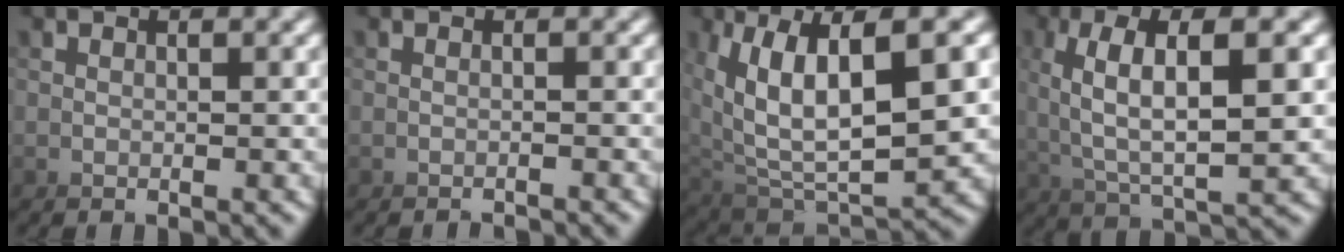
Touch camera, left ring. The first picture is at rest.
{"total": 1.9, "force": [-0.6, -1.7, -0.7], "torque": [0.010, 0.010, -0.017]}
{"total": 5.5, "force": [2.1, 1.9, 4.7], "torque": [-0.141, 0.016, 0.026]}
{"total": 3.0, "force": [1.9, -2.0, 1.1], "torque": [-0.074, 0.027, 0.021]}